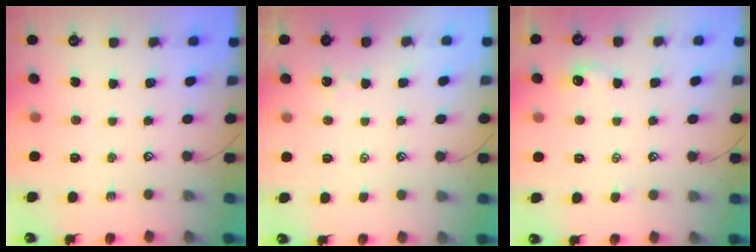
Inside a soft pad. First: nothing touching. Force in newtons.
{"total": 3.2, "press": 3.2, "slide": 0.1}
{"total": 1.6, "press": 1.5, "slide": 0.4}